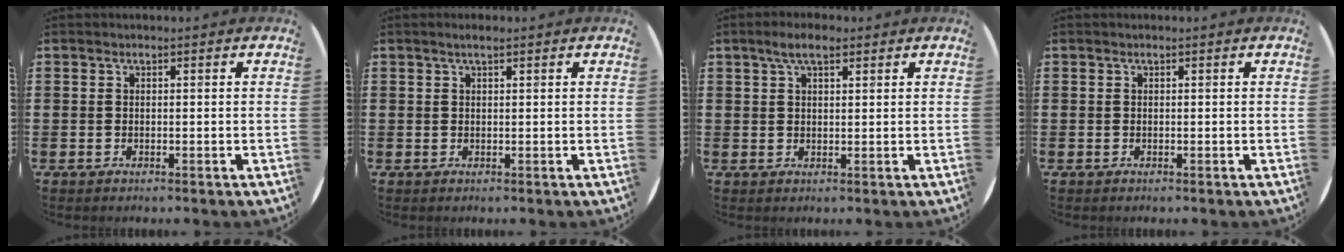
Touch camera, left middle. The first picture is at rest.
{"total": 1.1, "force": [0.7, 0.2, 0.8], "torque": [-0.007, 0.000, 0.010]}
{"total": 3.8, "force": [2.6, 1.5, 2.3], "torque": [-0.042, 0.005, 0.044]}
{"total": 0.0}